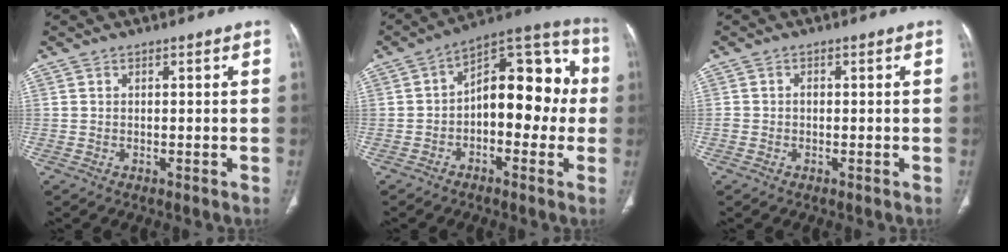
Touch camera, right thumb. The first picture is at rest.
{"total": 16.3, "force": [-0.7, 9.1, 13.5], "torque": [-0.141, 0.053, -0.024]}
{"total": 1.0, "force": [-0.2, 0.8, 0.6], "torque": [-0.008, 0.004, -0.004]}